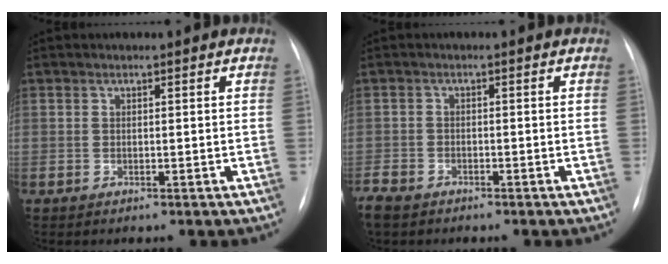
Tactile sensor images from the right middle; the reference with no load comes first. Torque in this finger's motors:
{"motor_torque": [1.07, -1.07, 1.06, 0.21]}